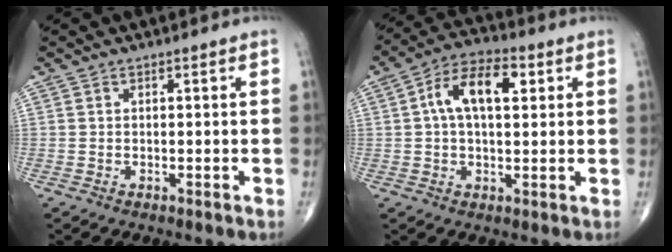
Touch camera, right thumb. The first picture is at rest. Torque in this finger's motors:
{"motor_torque": [-0.53, 0.71, 0.26, 0.11, 0.16]}